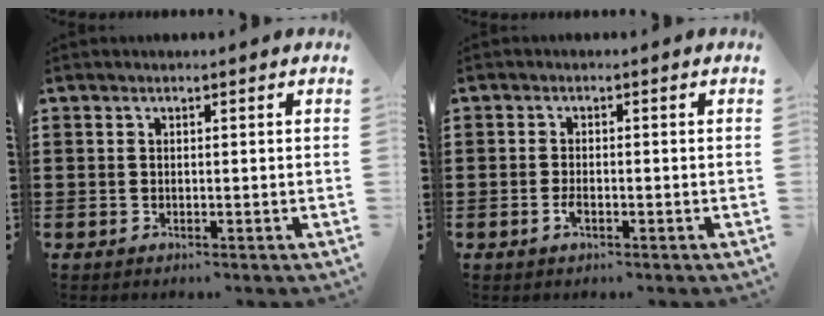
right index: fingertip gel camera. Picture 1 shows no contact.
{"total": 1.6, "force": [-0.7, 0.6, 1.4], "torque": [-0.034, -0.005, -0.014]}